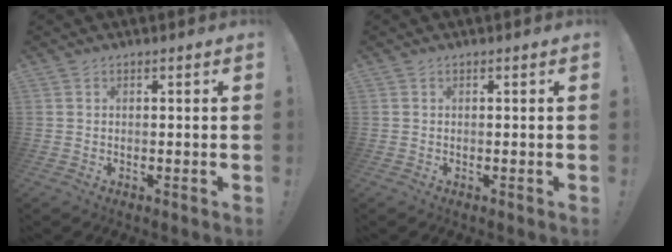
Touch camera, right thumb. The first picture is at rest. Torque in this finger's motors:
{"motor_torque": [0.03, -0.12, 0.25, 0.03, -0.08]}